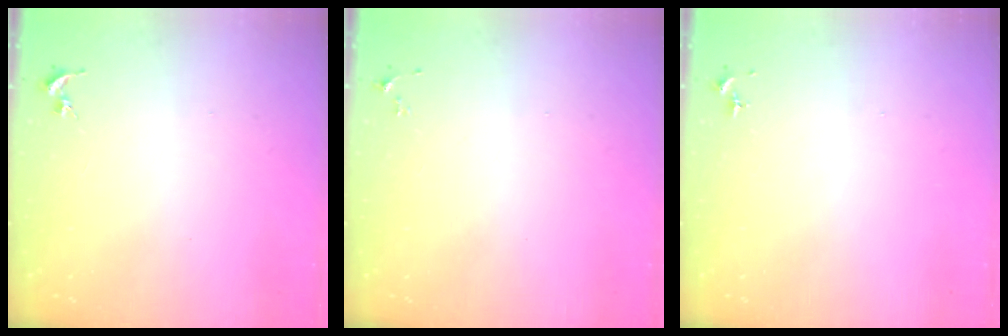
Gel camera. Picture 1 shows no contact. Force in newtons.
{"total": 3.5, "press": 3.5, "slide": 0.5}
{"total": 0.0}